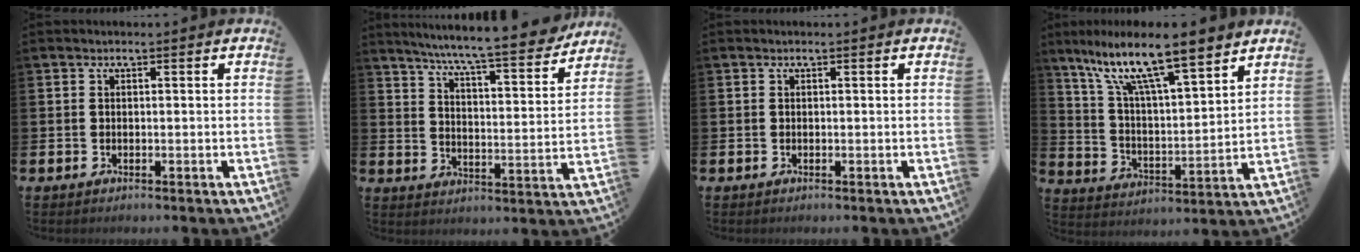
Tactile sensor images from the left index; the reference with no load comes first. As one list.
[{"total": 8.4, "force": [7.7, -0.1, 3.3], "torque": [-0.080, -0.060, 0.129]}, {"total": 0.0}, {"total": 11.8, "force": [9.8, 1.9, 6.2], "torque": [-0.153, -0.055, 0.167]}]